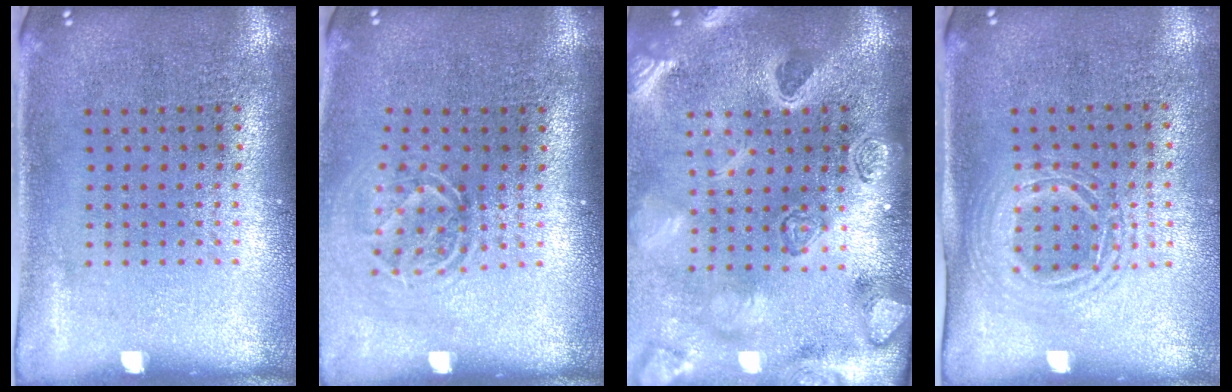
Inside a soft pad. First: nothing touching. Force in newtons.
{"total": 1.6, "press": 1.2, "slide": 1.1}
{"total": 4.0, "press": 3.2, "slide": 2.4}
{"total": 1.5, "press": 1.3, "slide": 0.7}